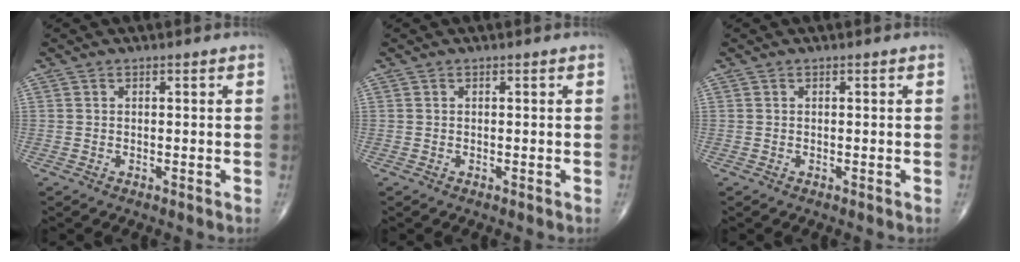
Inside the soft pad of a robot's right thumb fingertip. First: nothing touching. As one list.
[{"total": 0.0}, {"total": 0.0}]